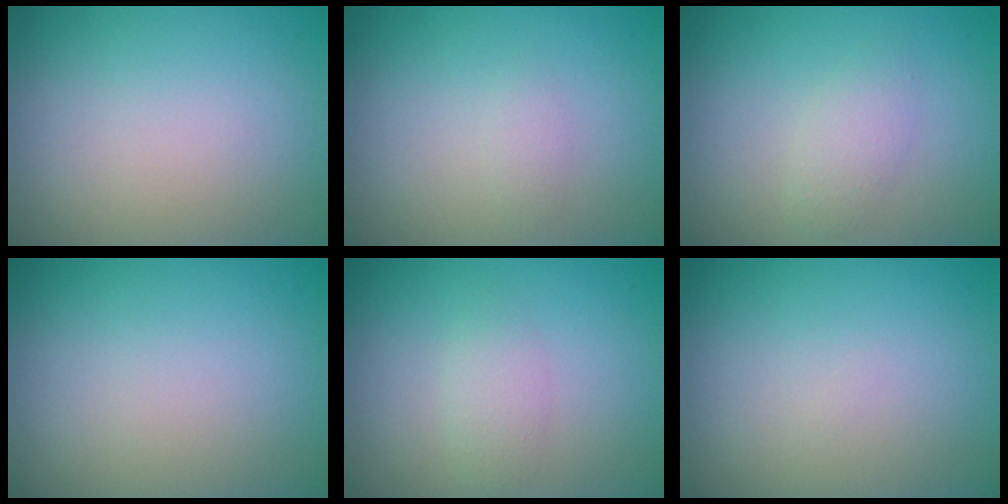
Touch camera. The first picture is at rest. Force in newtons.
{"total": 0.8, "press": 0.8, "slide": 0.0}
{"total": 1.9, "press": 1.9, "slide": 0.1}
{"total": 0.0}
{"total": 1.5, "press": 1.5, "slide": 0.0}
{"total": 0.0}